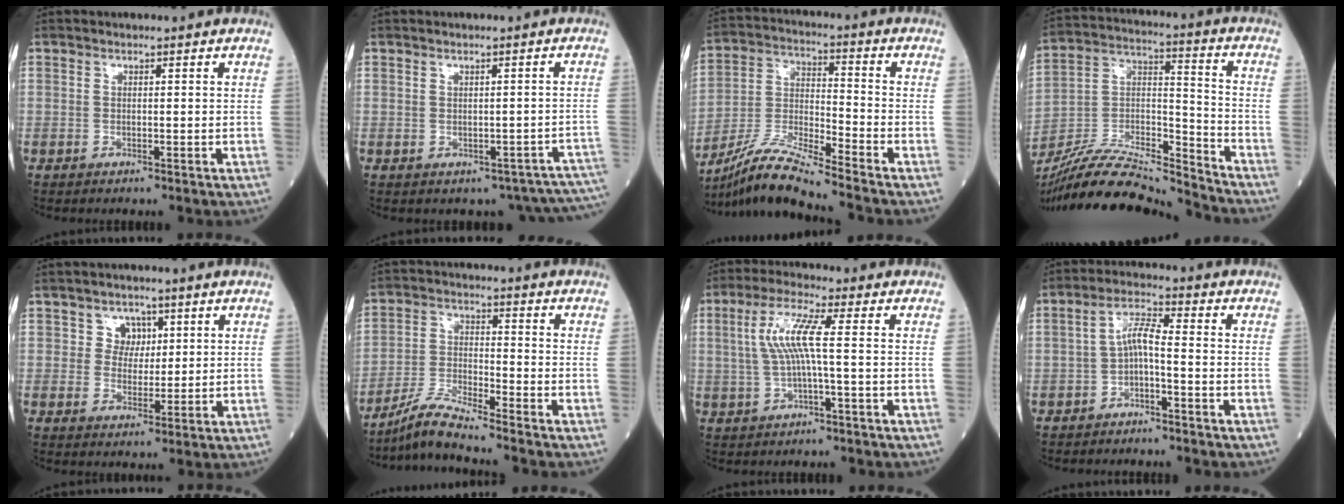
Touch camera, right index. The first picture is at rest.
{"total": 8.3, "force": [-6.0, 4.3, 3.7], "torque": [-0.020, 0.024, -0.060]}
{"total": 11.3, "force": [-10.2, -1.5, 4.8], "torque": [-0.099, -0.010, -0.195]}
{"total": 19.3, "force": [-18.5, 0.9, 5.4], "torque": [-0.106, 0.025, -0.324]}
{"total": 3.5, "force": [1.5, 3.1, 0.8], "torque": [-0.006, 0.003, 0.023]}
{"total": 6.8, "force": [-6.2, -1.2, 2.4], "torque": [-0.056, -0.021, -0.122]}
{"total": 6.6, "force": [0.6, 0.4, 6.6], "torque": [-0.140, 0.018, 0.011]}
{"total": 4.4, "force": [-1.3, 0.8, 4.1], "torque": [-0.078, 0.016, -0.025]}